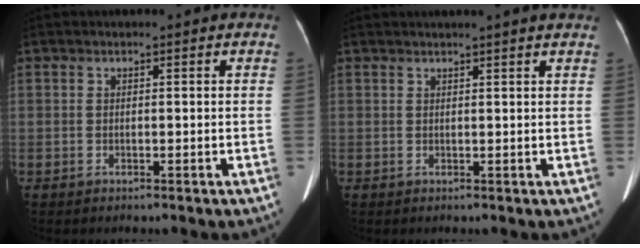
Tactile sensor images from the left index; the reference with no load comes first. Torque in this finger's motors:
{"motor_torque": [0.51, -0.95, 0.02, 0.05]}